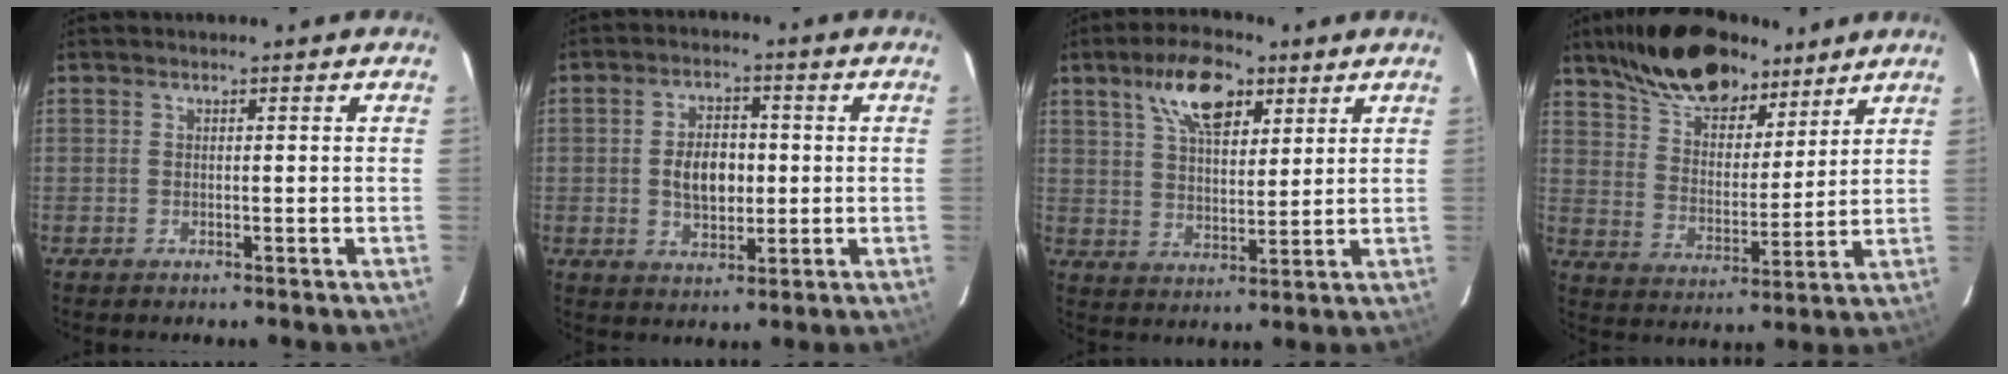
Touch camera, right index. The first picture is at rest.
{"total": 7.4, "force": [-0.1, 4.5, 5.8], "torque": [-0.108, 0.008, 0.003]}
{"total": 11.1, "force": [6.2, 5.0, 7.8], "torque": [-0.138, 0.018, 0.110]}
{"total": 18.6, "force": [13.3, 9.0, 9.5], "torque": [-0.179, 0.050, 0.236]}